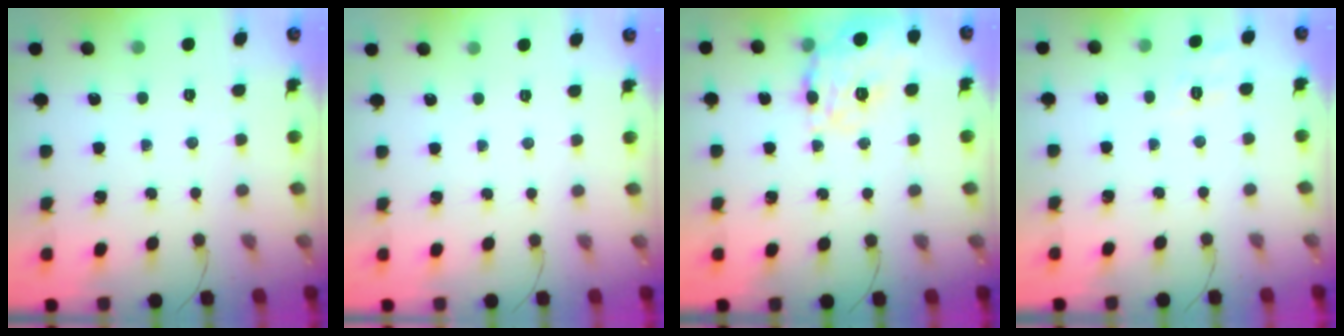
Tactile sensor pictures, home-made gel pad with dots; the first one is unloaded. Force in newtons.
{"total": 2.5, "press": 2.5, "slide": 0.5}
{"total": 16.9, "press": 16.9, "slide": 1.3}
{"total": 7.1, "press": 6.7, "slide": 2.2}